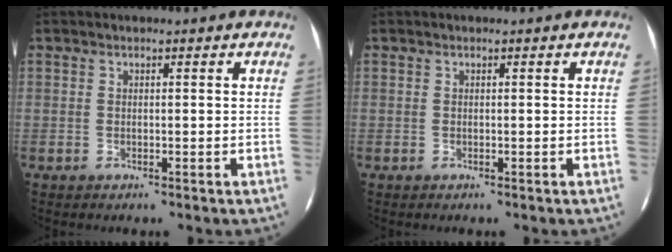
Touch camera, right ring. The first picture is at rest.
{"total": 0.0}